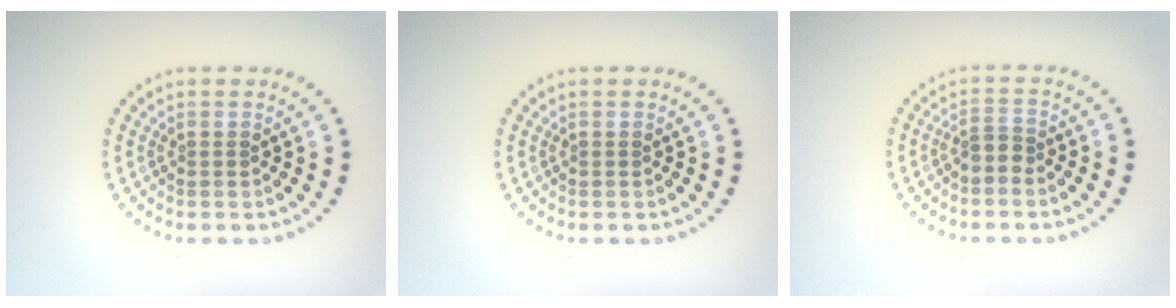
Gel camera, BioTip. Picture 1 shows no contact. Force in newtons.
{"total": 0.0}
{"total": 1.8, "press": 1.3, "slide": 1.2}